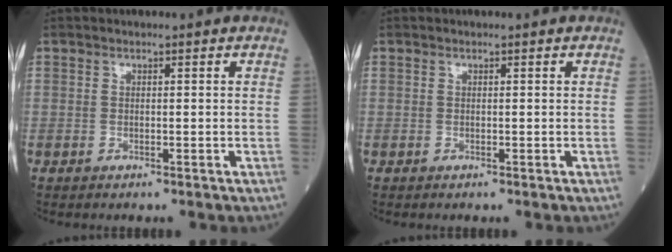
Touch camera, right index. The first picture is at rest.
{"total": 0.0}